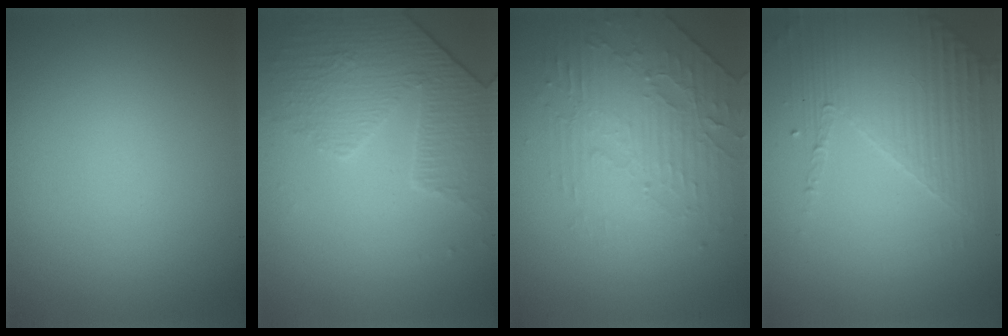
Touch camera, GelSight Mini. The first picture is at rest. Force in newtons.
{"total": 4.7, "press": 3.4, "slide": 3.2}
{"total": 4.5, "press": 3.3, "slide": 3.1}
{"total": 4.3, "press": 3.3, "slide": 2.7}